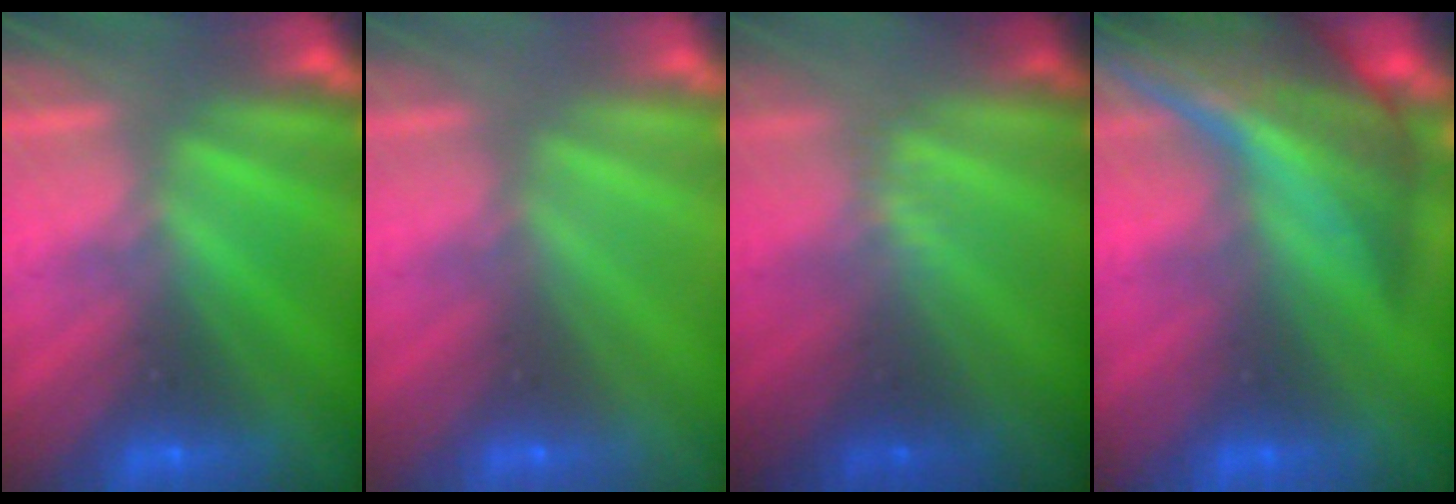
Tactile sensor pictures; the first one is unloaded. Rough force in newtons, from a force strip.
{"total": 2.9}
{"total": 2.4}
{"total": 9.1}